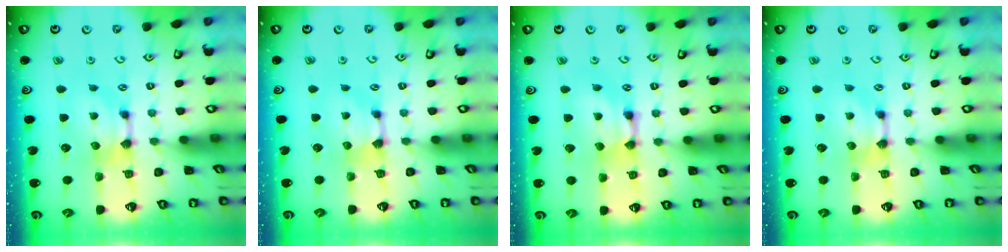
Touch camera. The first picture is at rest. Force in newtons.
{"total": 0.0}
{"total": 1.7, "press": 1.7, "slide": 0.1}
{"total": 0.0}